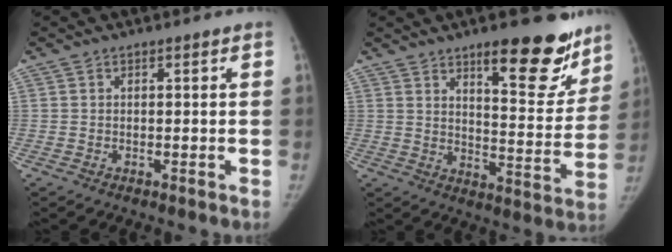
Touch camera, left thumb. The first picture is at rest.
{"total": 17.1, "force": [11.3, 5.5, 11.6], "torque": [-0.094, -0.080, 0.161]}